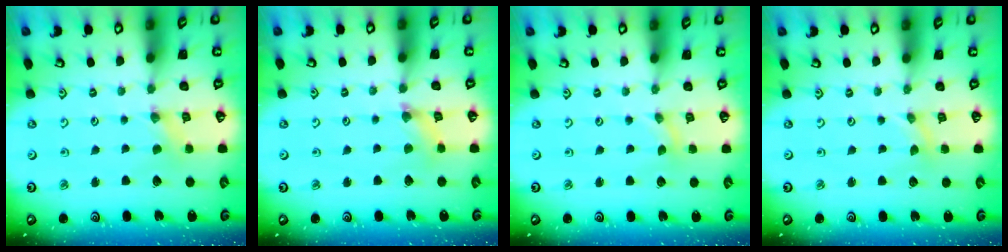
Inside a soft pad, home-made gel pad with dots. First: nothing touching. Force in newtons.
{"total": 2.8, "press": 2.8, "slide": 0.3}
{"total": 0.0}
{"total": 0.0}